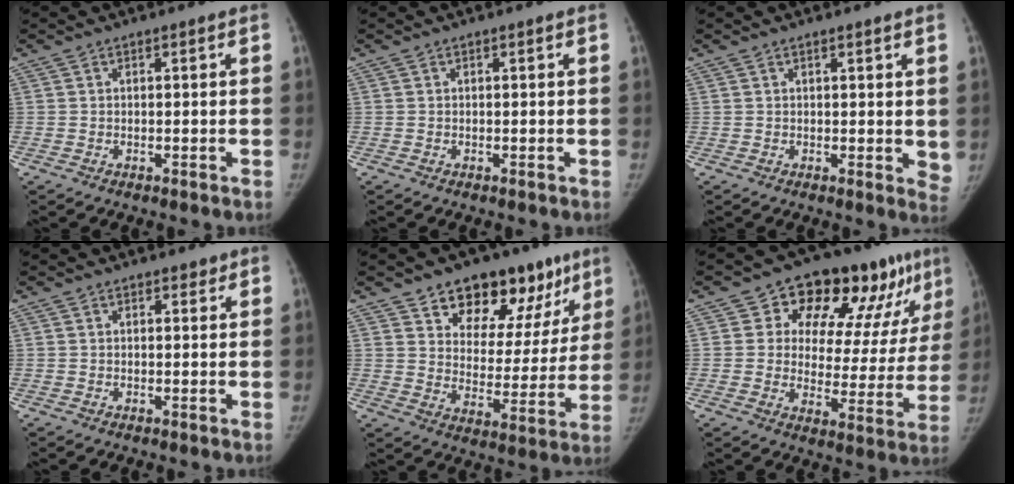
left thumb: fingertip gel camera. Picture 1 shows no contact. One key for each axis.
{"total": 0.0}
{"total": 3.5, "fx": 1.6, "fy": 1.5, "fz": 2.7, "tx": -0.026, "ty": -0.013, "tz": 0.020}
{"total": 1.0, "fx": 0.8, "fy": 0.6, "fz": 0.2, "tx": 0.006, "ty": -0.005, "tz": 0.008}
{"total": 19.0, "fx": 12.0, "fy": 11.2, "fz": 9.5, "tx": -0.062, "ty": -0.051, "tz": 0.170}
{"total": 19.8, "fx": 10.6, "fy": 10.1, "fz": 13.4, "tx": -0.124, "ty": -0.021, "tz": 0.146}